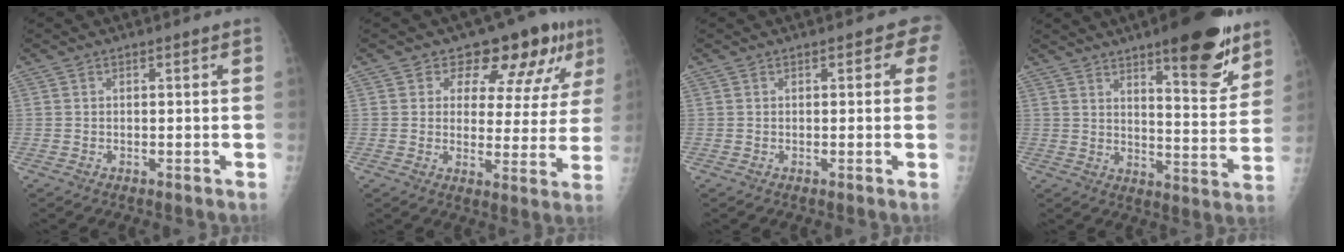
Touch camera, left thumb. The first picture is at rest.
{"total": 12.5, "force": [7.9, 6.8, 6.9], "torque": [-0.039, -0.038, 0.096]}
{"total": 2.6, "force": [1.1, 1.5, 1.9], "torque": [0.003, 0.003, 0.004]}
{"total": 16.4, "force": [10.5, 4.6, 11.8], "torque": [-0.125, -0.066, 0.154]}